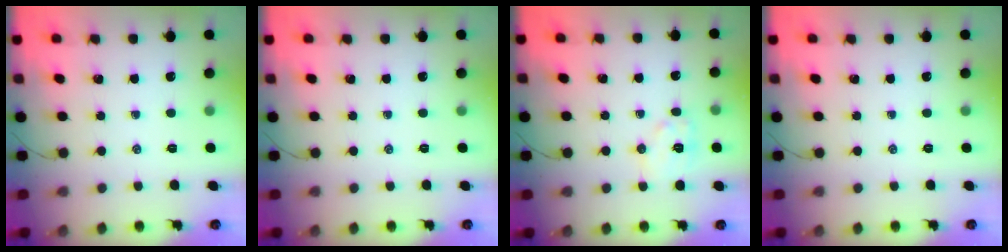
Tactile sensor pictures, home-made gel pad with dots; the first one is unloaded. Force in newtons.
{"total": 0.0}
{"total": 7.2, "press": 7.2, "slide": 0.3}
{"total": 0.0}